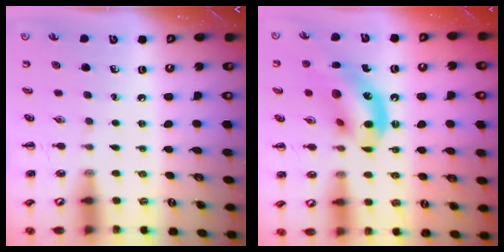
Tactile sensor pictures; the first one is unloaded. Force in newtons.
{"total": 13.9, "press": 13.5, "slide": 3.5}